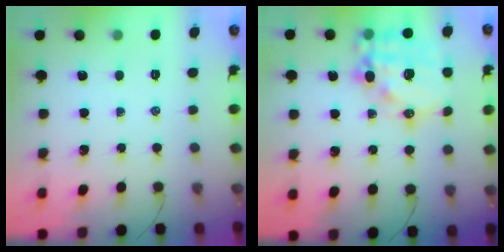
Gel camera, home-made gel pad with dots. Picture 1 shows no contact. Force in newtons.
{"total": 16.8, "press": 16.4, "slide": 3.7}